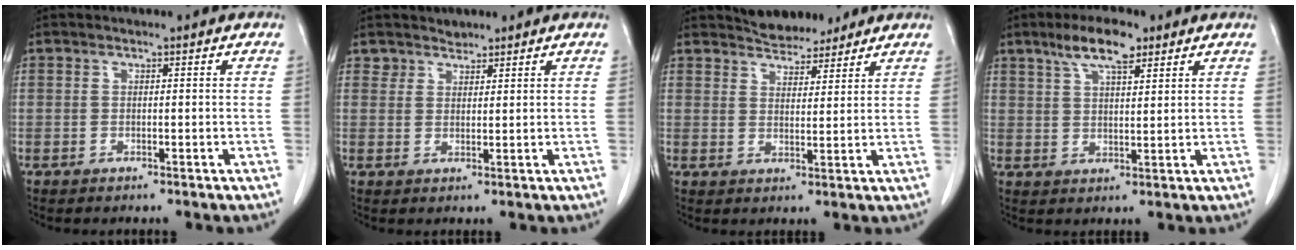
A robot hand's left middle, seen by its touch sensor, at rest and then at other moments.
{"total": 2.0, "force": [1.8, 1.0, -0.3], "torque": [0.008, 0.004, 0.028]}
{"total": 6.0, "force": [5.5, 1.7, 1.4], "torque": [-0.026, 0.005, 0.093]}
{"total": 7.1, "force": [4.7, 1.9, 5.0], "torque": [-0.095, 0.010, 0.085]}